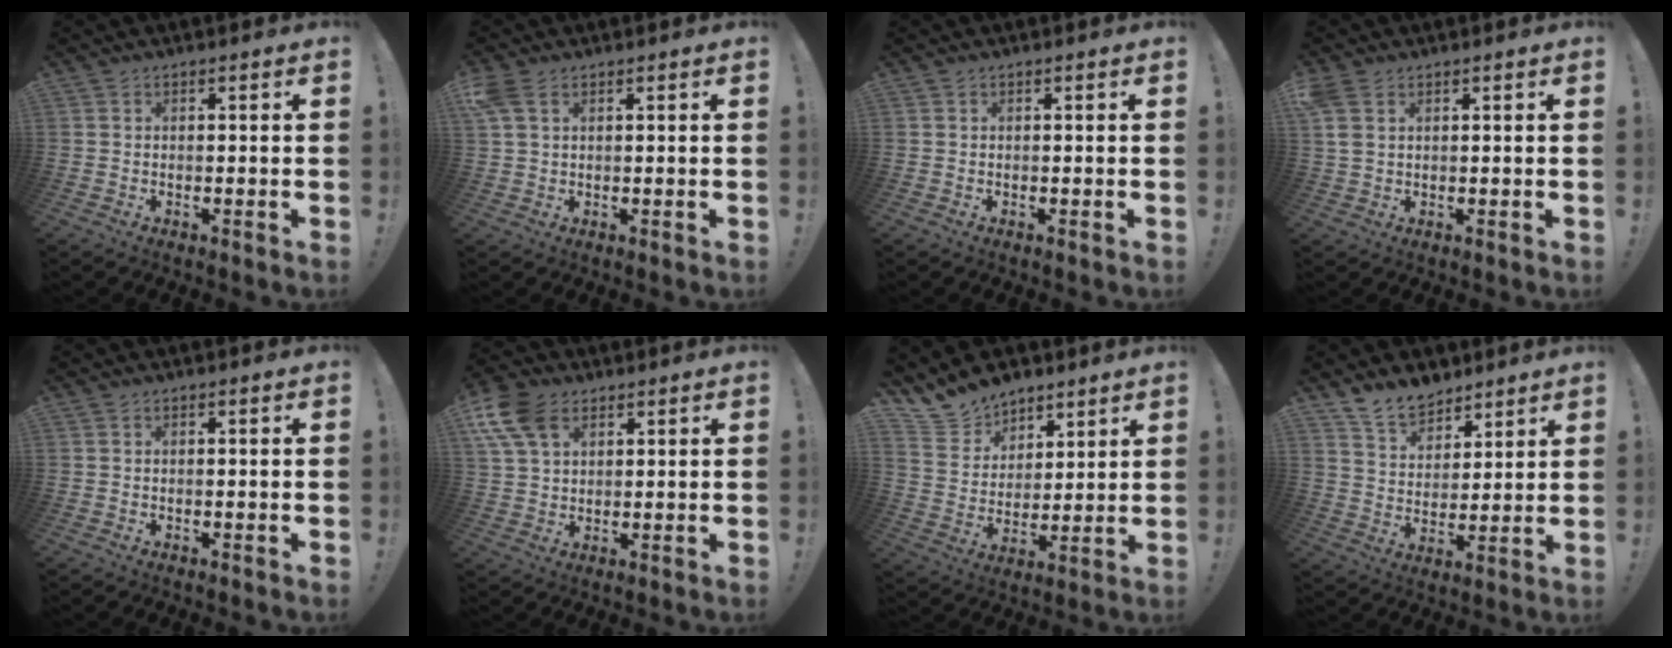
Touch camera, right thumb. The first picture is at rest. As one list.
[{"total": 4.8, "force": [2.1, 2.8, 3.3], "torque": [-0.072, 0.002, 0.043]}, {"total": 0.0}, {"total": 4.2, "force": [2.0, 2.5, 2.8], "torque": [-0.058, -0.003, 0.038]}, {"total": 0.0}, {"total": 11.9, "force": [5.3, 7.7, 7.2], "torque": [-0.143, -0.017, 0.102]}, {"total": 11.2, "force": [9.4, 6.1, 0.8], "torque": [-0.028, -0.080, 0.185]}, {"total": 10.3, "force": [8.4, 5.4, 2.4], "torque": [-0.046, -0.061, 0.165]}]